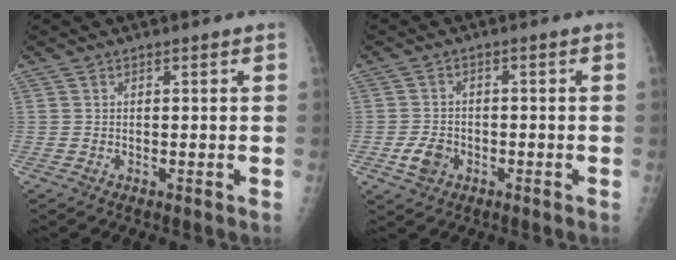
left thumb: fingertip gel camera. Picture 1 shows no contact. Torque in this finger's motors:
{"motor_torque": [-0.42, 0.44, 0.05, 0.01, 0.01]}